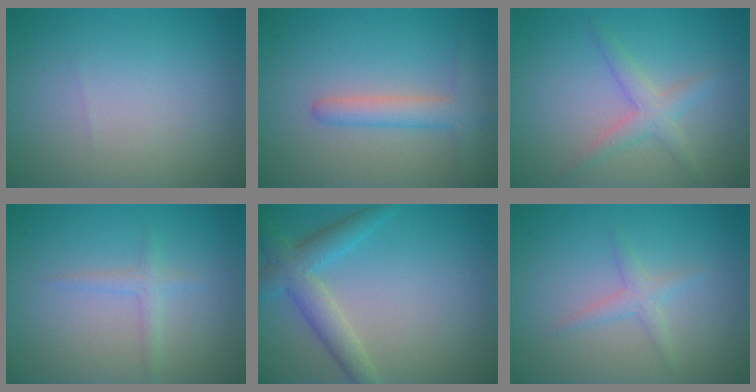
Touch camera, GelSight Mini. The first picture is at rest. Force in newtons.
{"total": 3.4, "press": 3.4, "slide": 0.2}
{"total": 2.4, "press": 2.4, "slide": 0.0}
{"total": 1.3, "press": 1.3, "slide": 0.1}
{"total": 3.9, "press": 3.9, "slide": 0.4}
{"total": 1.6, "press": 1.6, "slide": 0.1}